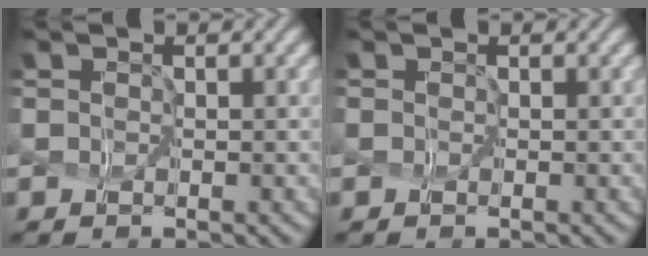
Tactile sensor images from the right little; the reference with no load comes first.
{"total": 0.0}